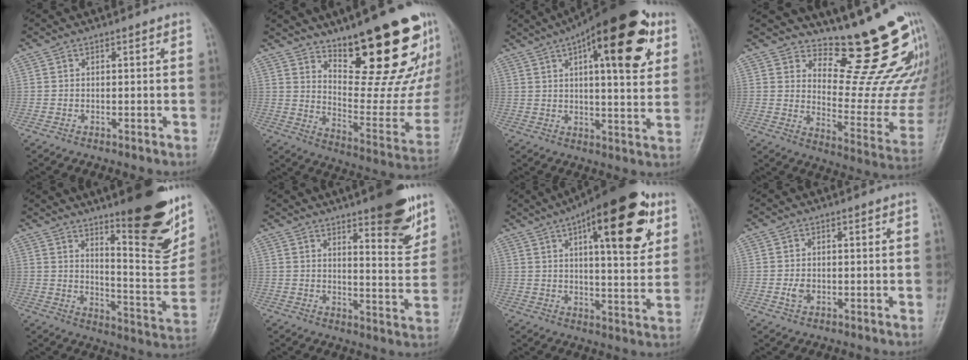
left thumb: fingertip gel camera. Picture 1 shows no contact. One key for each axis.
{"total": 25.1, "fx": 15.5, "fy": 8.2, "fz": 17.9, "tx": -0.201, "ty": -0.096, "tz": 0.238}
{"total": 22.3, "fx": 9.4, "fy": 7.8, "fz": 18.6, "tx": -0.243, "ty": -0.007, "tz": 0.129}
{"total": 18.4, "fx": 16.7, "fy": 2.9, "fz": 7.1, "tx": -0.056, "ty": -0.182, "tz": 0.219}
{"total": 21.6, "fx": 13.0, "fy": 5.7, "fz": 16.3, "tx": -0.173, "ty": -0.085, "tz": 0.193}
{"total": 12.9, "fx": 8.3, "fy": 3.6, "fz": 9.3, "tx": -0.089, "ty": -0.051, "tz": 0.115}
{"total": 21.5, "fx": 9.3, "fy": 7.5, "fz": 17.8, "tx": -0.223, "ty": -0.018, "tz": 0.128}
{"total": 2.0, "fx": -0.4, "fy": 1.4, "fz": 1.3, "tx": -0.021, "ty": 0.000, "tz": -0.008}